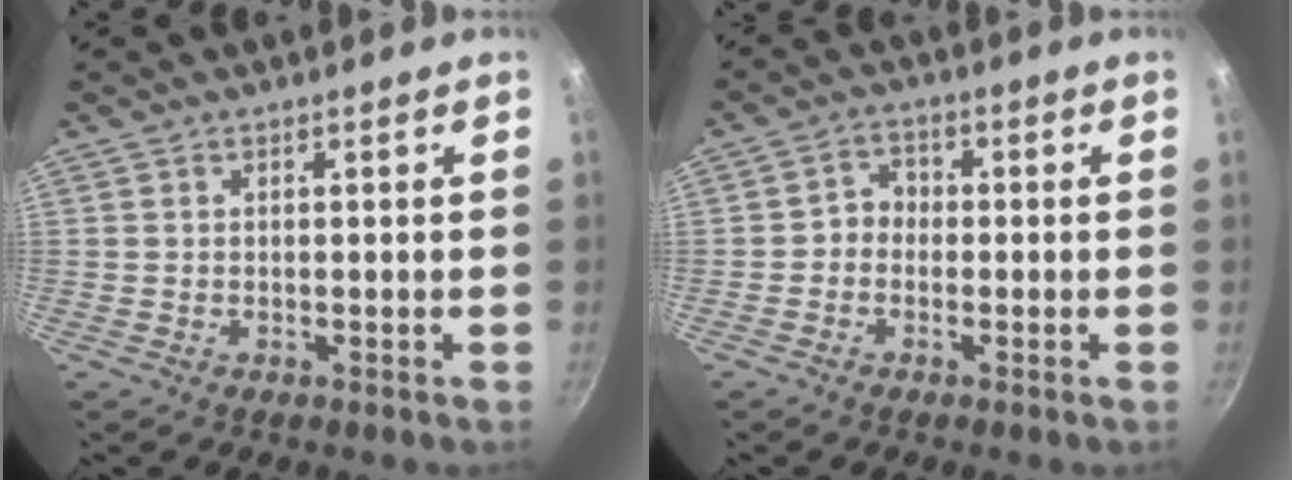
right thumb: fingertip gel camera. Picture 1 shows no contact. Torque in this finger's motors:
{"motor_torque": [-0.04, -0.11, 0.47, 0.10, 0.05]}